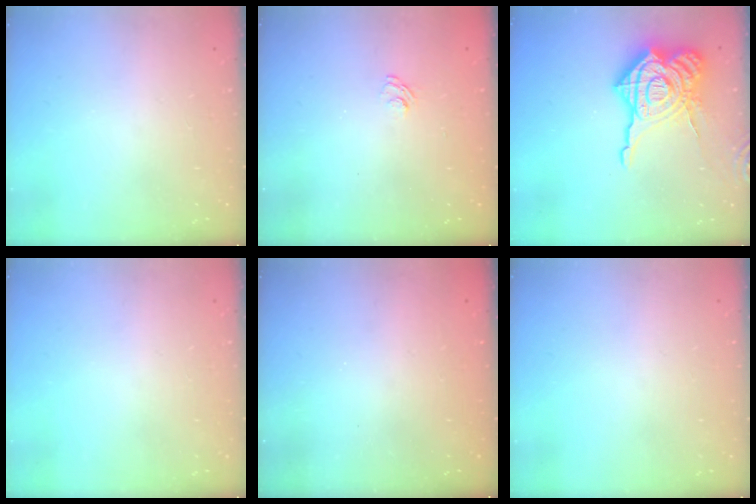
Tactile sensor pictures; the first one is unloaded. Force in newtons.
{"total": 2.0, "press": 1.5, "slide": 1.3}
{"total": 23.6, "press": 23.5, "slide": 2.7}
{"total": 0.0}
{"total": 2.3, "press": 2.2, "slide": 0.8}
{"total": 0.0}